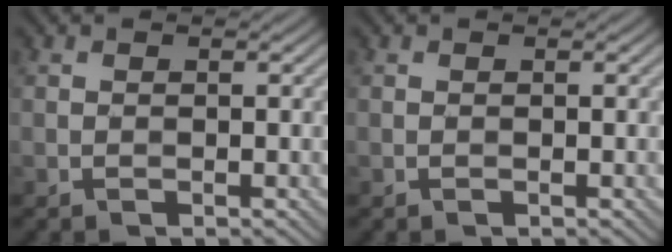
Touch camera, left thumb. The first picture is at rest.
{"total": 0.0}